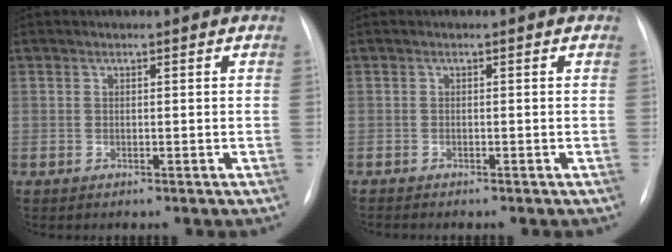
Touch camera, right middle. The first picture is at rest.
{"total": 1.4, "force": [-1.3, 0.2, 0.6], "torque": [-0.007, -0.002, -0.015]}